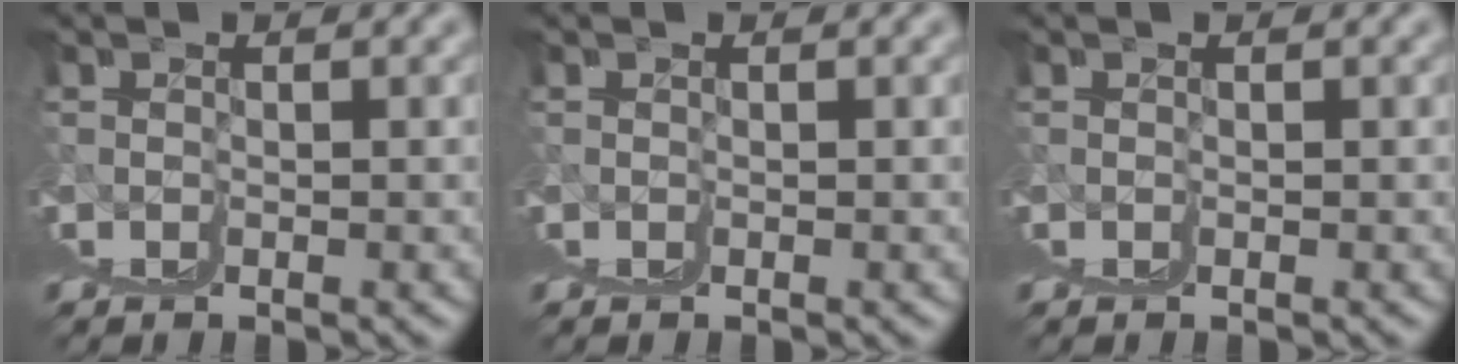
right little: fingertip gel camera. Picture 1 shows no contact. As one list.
[{"total": 0.0}, {"total": 0.0}]